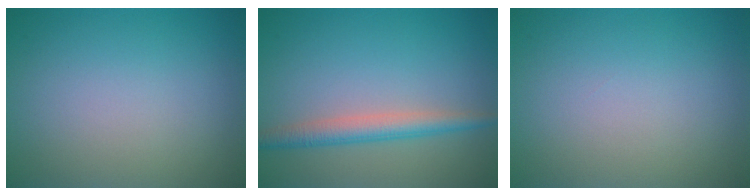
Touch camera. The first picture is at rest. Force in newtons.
{"total": 2.9, "press": 2.9, "slide": 0.1}
{"total": 0.0}